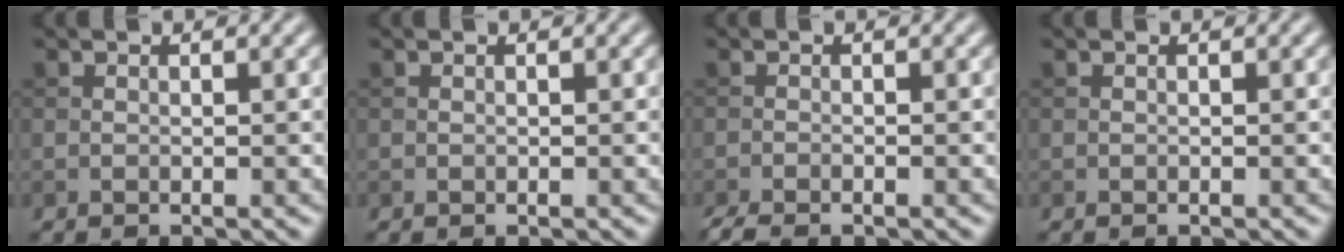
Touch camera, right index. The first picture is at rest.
{"total": 0.0}
{"total": 1.9, "force": [-1.6, 0.3, 0.9], "torque": [-0.020, -0.006, -0.032]}
{"total": 0.0}